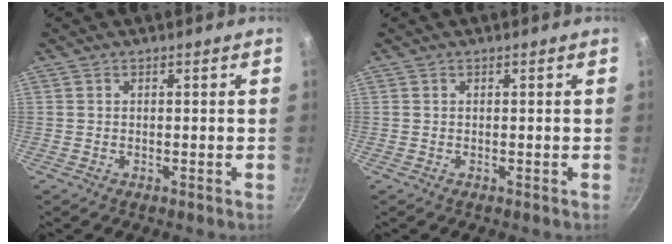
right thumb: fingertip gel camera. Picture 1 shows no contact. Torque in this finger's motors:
{"motor_torque": [-0.01, 0.00, 0.00, 0.00, 0.00]}